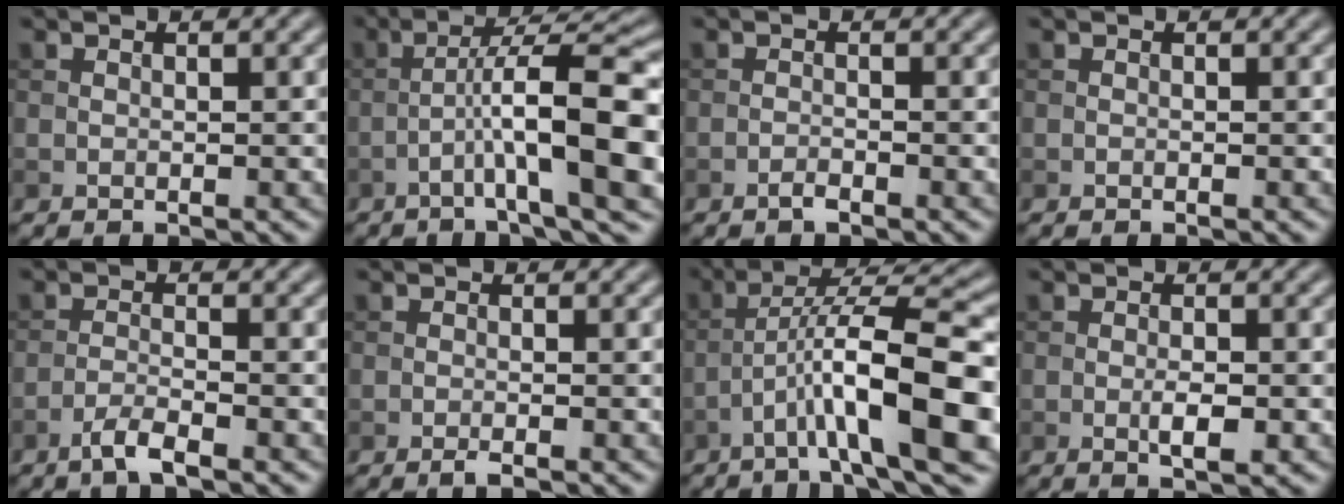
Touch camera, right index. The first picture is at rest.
{"total": 11.1, "force": [-2.7, 2.0, 10.6], "torque": [-0.156, 0.022, -0.041]}
{"total": 0.9, "force": [-0.7, 0.2, 0.5], "torque": [-0.009, 0.002, -0.015]}
{"total": 0.0}
{"total": 2.4, "force": [-1.7, 0.3, 1.7], "torque": [-0.035, 0.004, -0.038]}
{"total": 1.1, "force": [-0.7, 0.2, 0.9], "torque": [-0.014, -0.002, -0.013]}
{"total": 11.6, "force": [-3.9, 2.4, 10.6], "torque": [-0.168, 0.022, -0.061]}
{"total": 2.2, "force": [-0.6, 0.6, 2.0], "torque": [-0.034, -0.001, -0.010]}